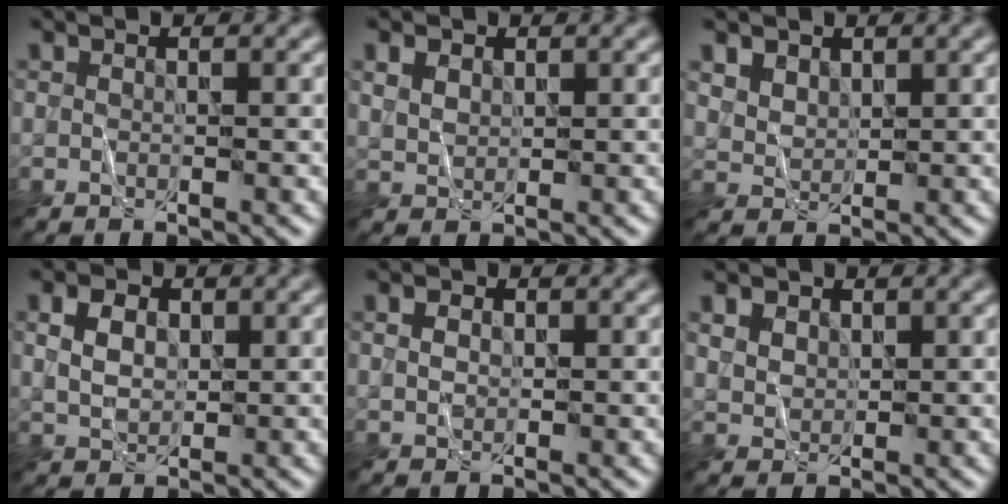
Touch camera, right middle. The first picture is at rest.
{"total": 2.0, "force": [1.0, 1.4, 1.0], "torque": [-0.024, 0.002, 0.022]}
{"total": 2.9, "force": [1.9, 1.8, 1.3], "torque": [-0.037, 0.002, 0.043]}
{"total": 3.1, "force": [0.8, 2.2, 2.0], "torque": [-0.041, 0.004, 0.014]}
{"total": 1.5, "force": [0.3, 1.1, 1.0], "torque": [-0.015, 0.003, 0.006]}
{"total": 3.6, "force": [1.9, 2.5, 1.7], "torque": [-0.051, 0.008, 0.039]}